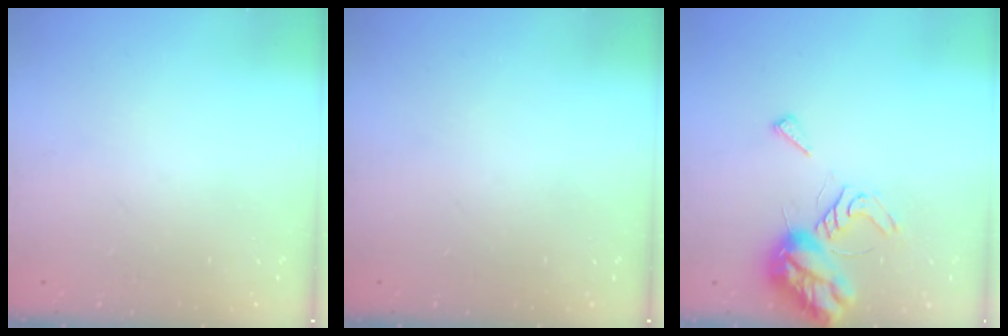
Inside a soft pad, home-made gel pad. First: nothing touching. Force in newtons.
{"total": 0.0}
{"total": 8.6, "press": 8.5, "slide": 0.9}